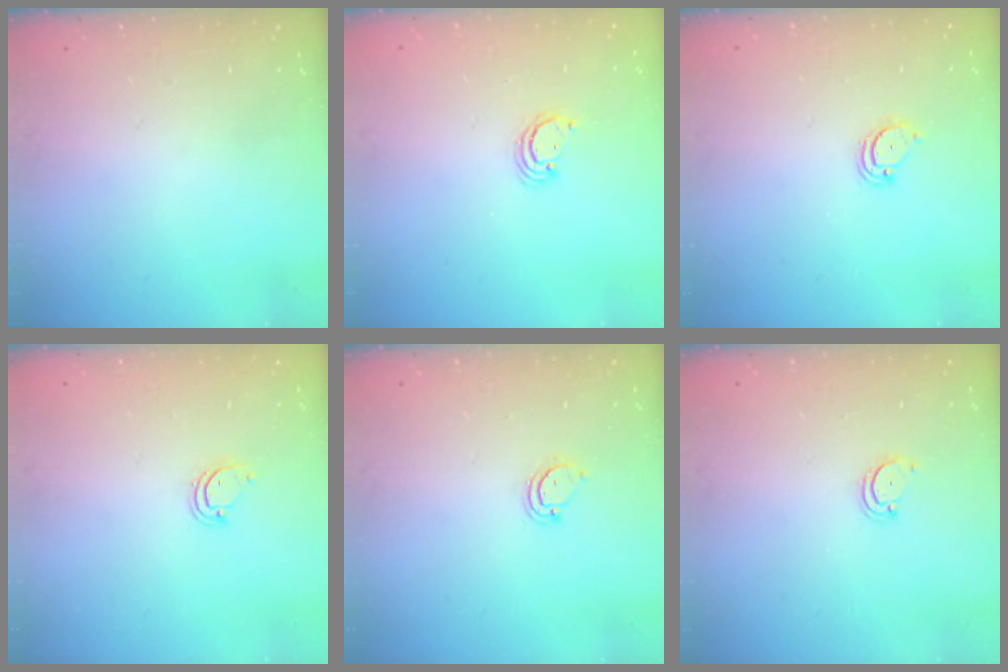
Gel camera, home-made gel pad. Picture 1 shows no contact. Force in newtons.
{"total": 2.6, "press": 2.6, "slide": 0.3}
{"total": 2.4, "press": 2.4, "slide": 0.2}
{"total": 3.6, "press": 3.6, "slide": 0.2}
{"total": 3.4, "press": 3.3, "slide": 0.5}
{"total": 2.7, "press": 2.7, "slide": 0.3}